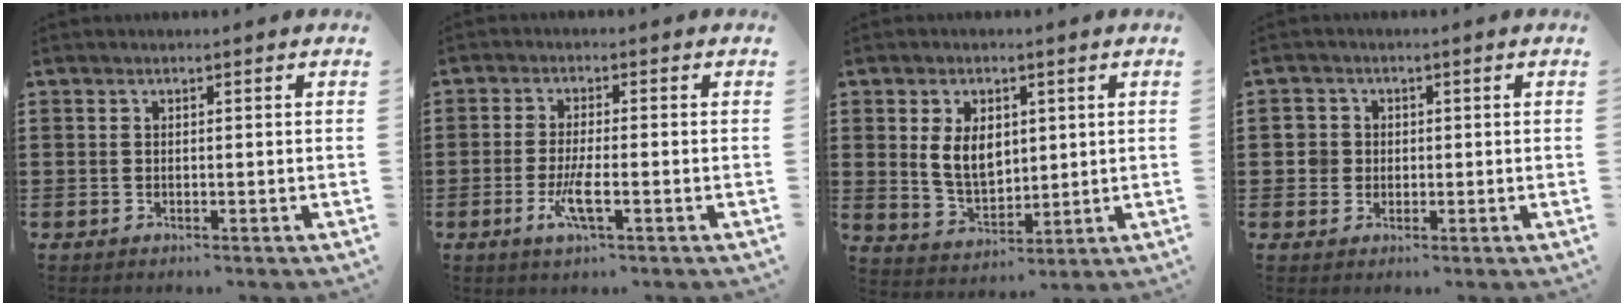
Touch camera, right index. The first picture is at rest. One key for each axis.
{"total": 4.7, "fx": -1.9, "fy": 0.7, "fz": 4.3, "tx": -0.098, "ty": -0.018, "tz": -0.038}
{"total": 6.5, "fx": 1.4, "fy": 4.3, "fz": 4.7, "tx": -0.095, "ty": 0.011, "tz": 0.024}
{"total": 2.7, "fx": 0.1, "fy": 2.7, "fz": 0.5, "tx": -0.023, "ty": 0.011, "tz": -0.002}